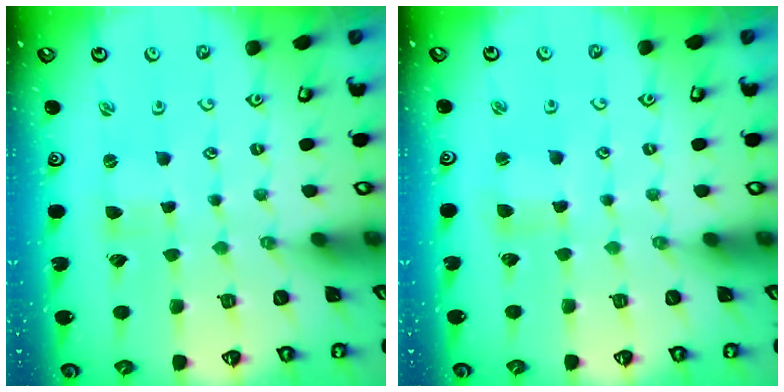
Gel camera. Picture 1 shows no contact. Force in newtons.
{"total": 2.0, "press": 2.0, "slide": 0.3}